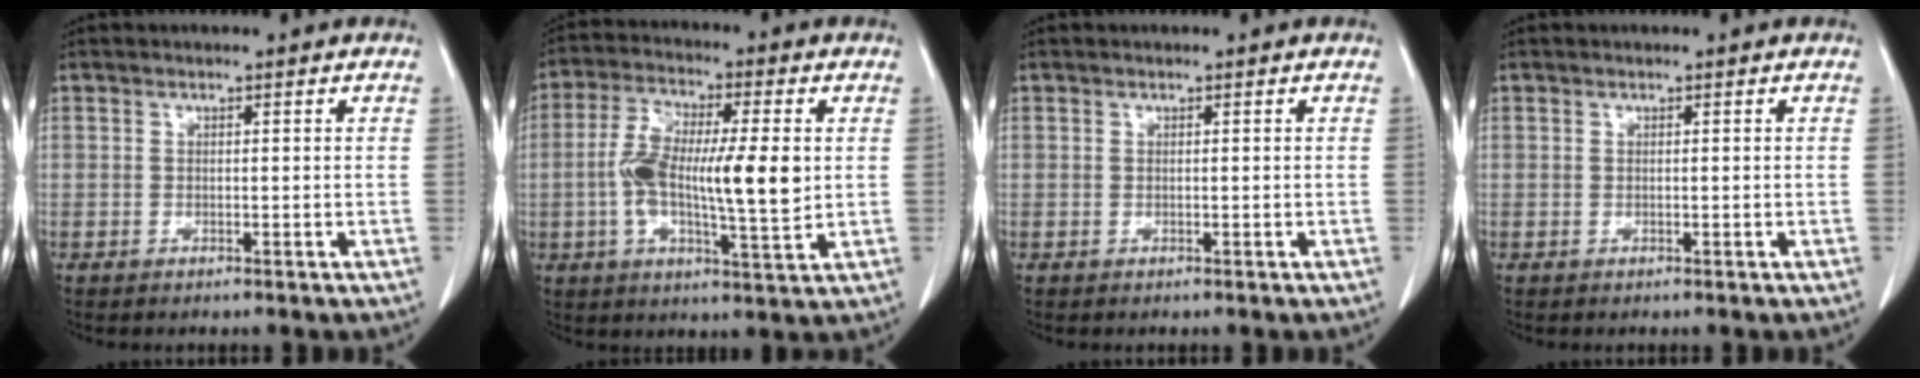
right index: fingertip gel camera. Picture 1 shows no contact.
{"total": 14.7, "force": [0.0, 3.7, 14.2], "torque": [-0.262, 0.008, -0.002]}
{"total": 0.0}
{"total": 0.0}